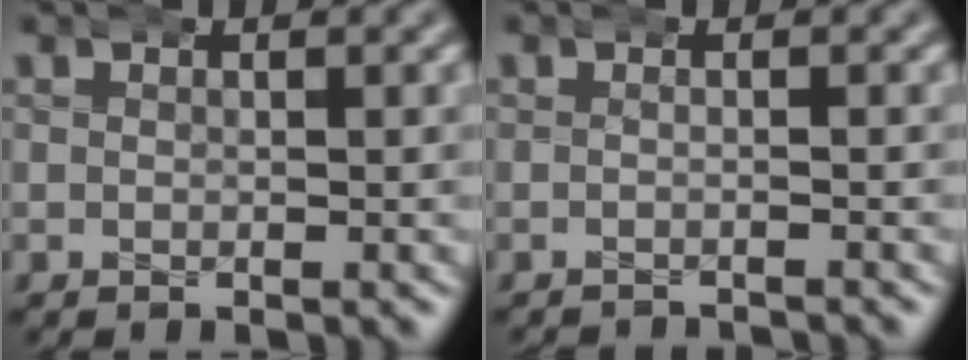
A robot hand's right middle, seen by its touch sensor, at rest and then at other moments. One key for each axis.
{"total": 2.0, "fx": -1.9, "fy": -0.5, "fz": -0.3, "tx": 0.002, "ty": -0.007, "tz": -0.028}